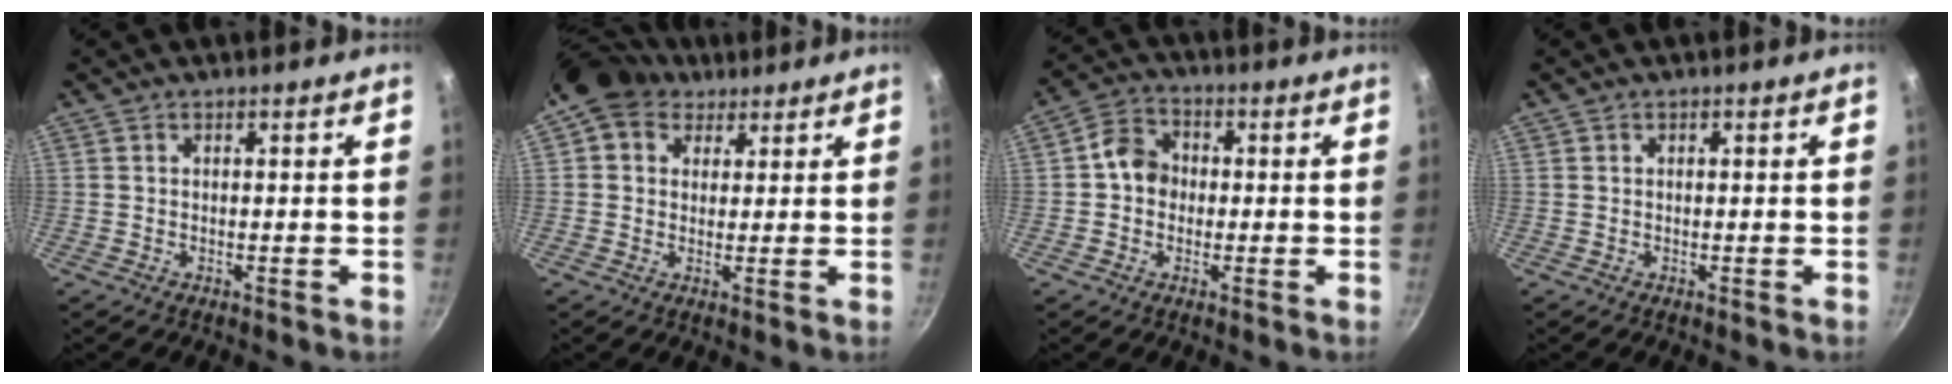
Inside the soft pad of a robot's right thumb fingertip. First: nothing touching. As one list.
[{"total": 8.1, "force": [4.8, 6.0, 2.6], "torque": [-0.022, -0.002, 0.072]}, {"total": 6.5, "force": [0.0, 5.5, 3.4], "torque": [-0.029, 0.017, -0.013]}, {"total": 0.0}]